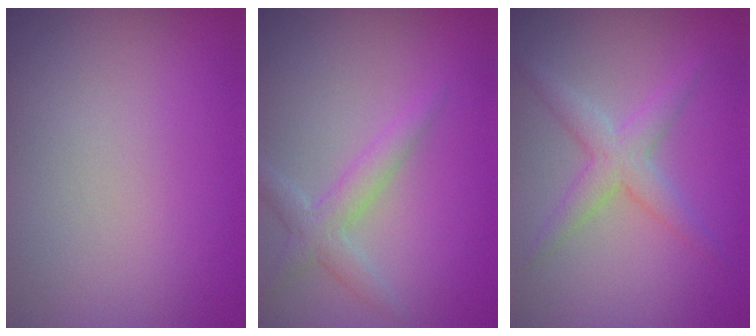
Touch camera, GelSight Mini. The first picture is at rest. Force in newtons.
{"total": 2.5, "press": 2.5, "slide": 0.2}
{"total": 2.8, "press": 2.8, "slide": 0.1}